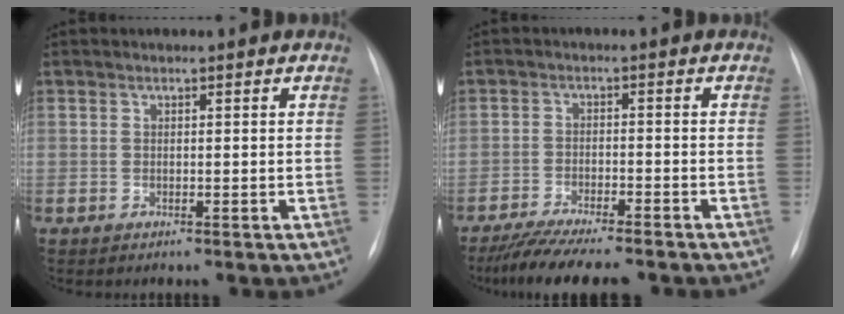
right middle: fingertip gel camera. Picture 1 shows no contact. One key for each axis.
{"total": 10.9, "fx": -9.4, "fy": 1.2, "fz": 5.4, "tx": -0.085, "ty": -0.020, "tz": -0.145}